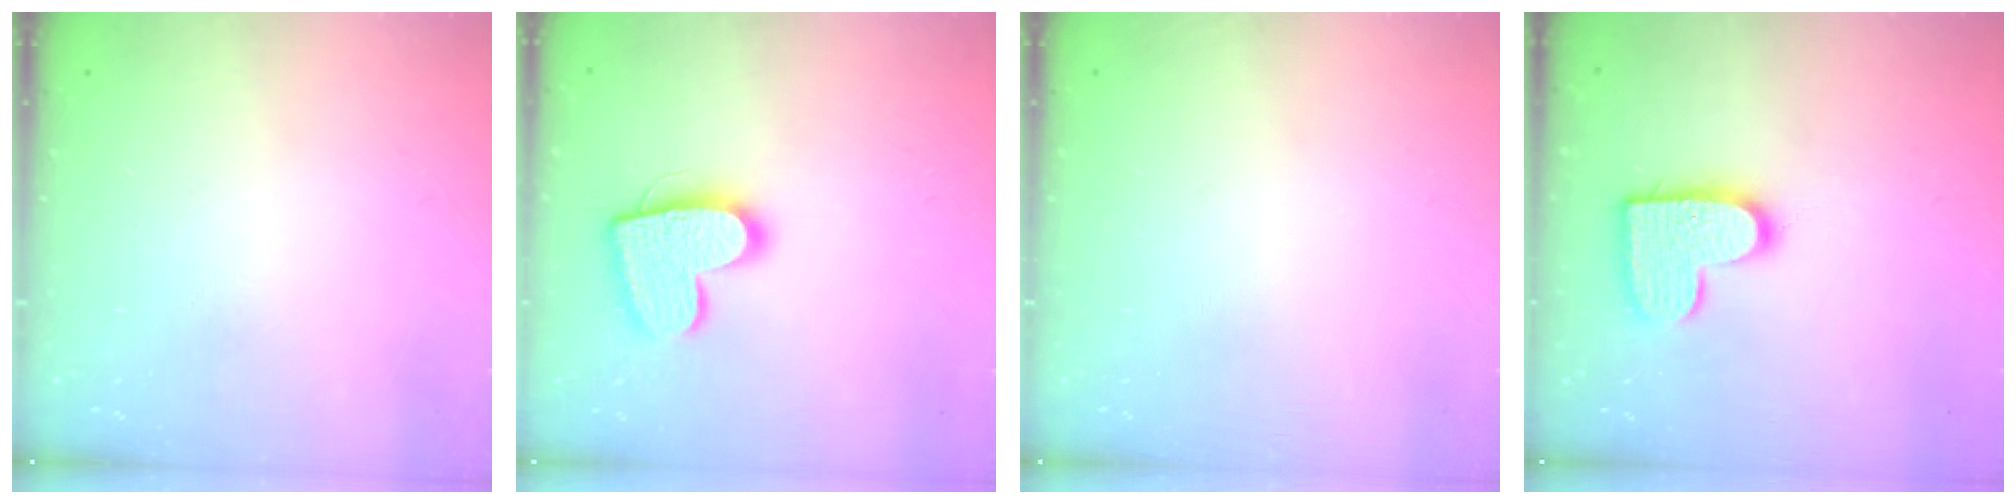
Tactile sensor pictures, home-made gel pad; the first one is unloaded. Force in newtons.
{"total": 14.3, "press": 14.3, "slide": 1.1}
{"total": 0.0}
{"total": 12.7, "press": 12.7, "slide": 0.7}